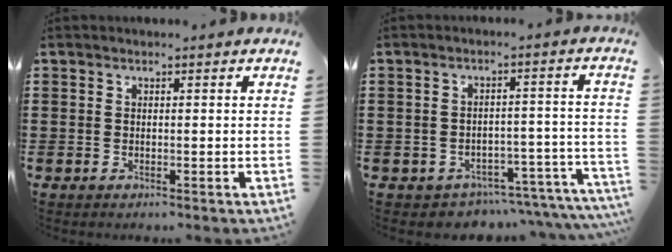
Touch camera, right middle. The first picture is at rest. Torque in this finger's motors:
{"motor_torque": [1.20, -0.93, 0.10, 0.01]}